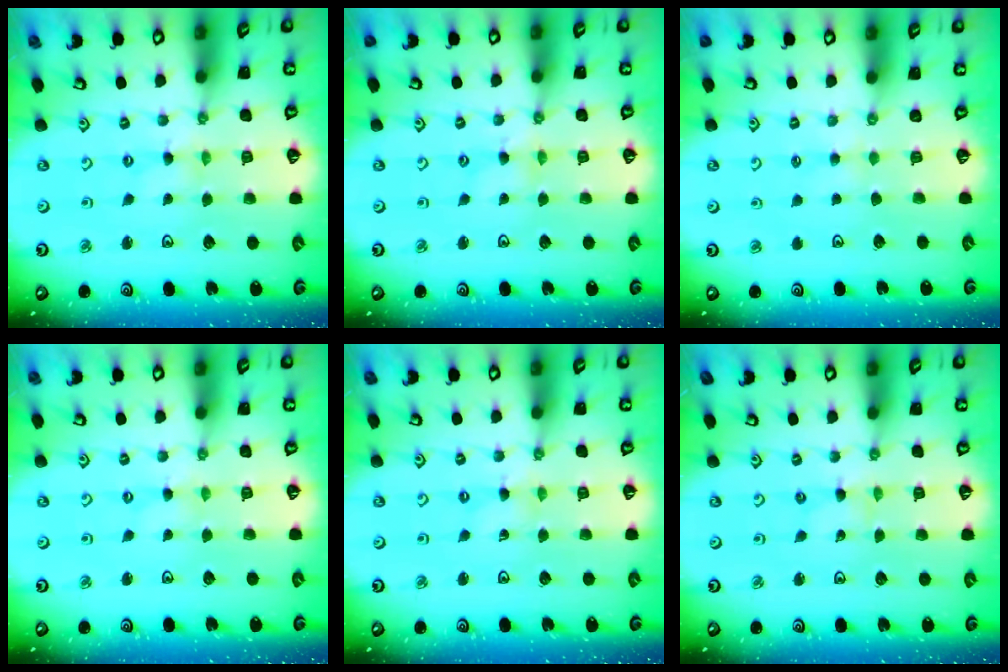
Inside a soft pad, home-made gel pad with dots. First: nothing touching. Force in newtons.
{"total": 1.5, "press": 1.5, "slide": 0.3}
{"total": 1.9, "press": 1.9, "slide": 0.3}
{"total": 0.0}
{"total": 0.0}
{"total": 0.0}